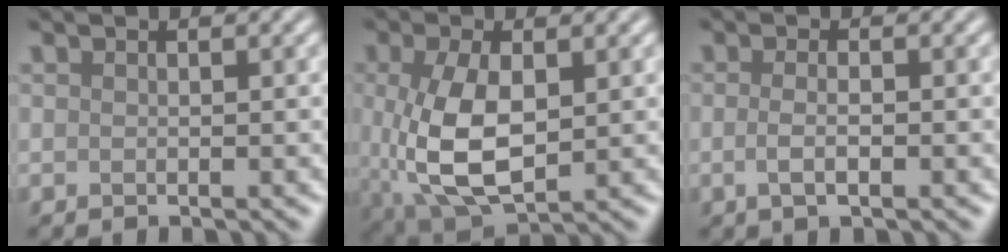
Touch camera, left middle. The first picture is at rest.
{"total": 7.7, "force": [-0.1, 4.0, 6.6], "torque": [-0.158, -0.012, 0.007]}
{"total": 1.9, "force": [-0.4, 0.6, 1.7], "torque": [-0.037, -0.004, -0.012]}